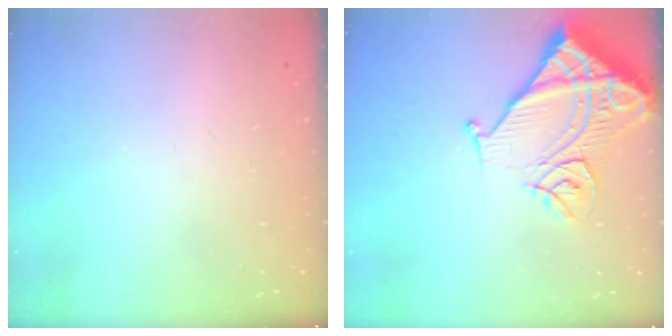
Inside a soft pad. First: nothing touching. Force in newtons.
{"total": 15.0, "press": 14.9, "slide": 1.9}